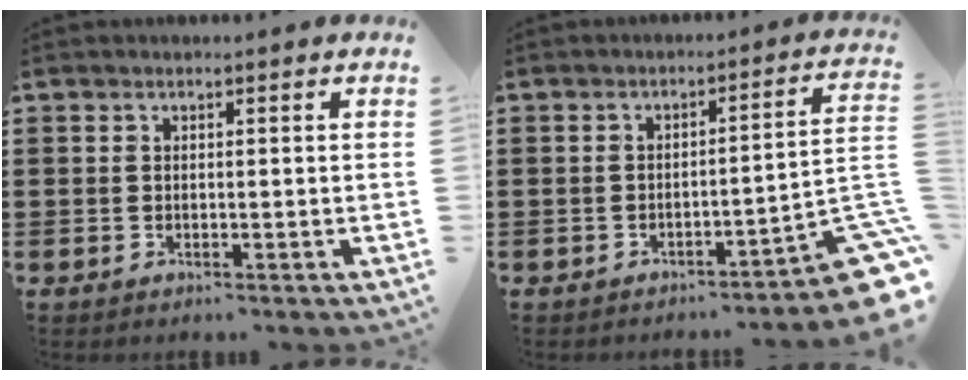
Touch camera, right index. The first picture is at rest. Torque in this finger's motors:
{"motor_torque": [2.08, -0.05, 1.00, 0.10]}